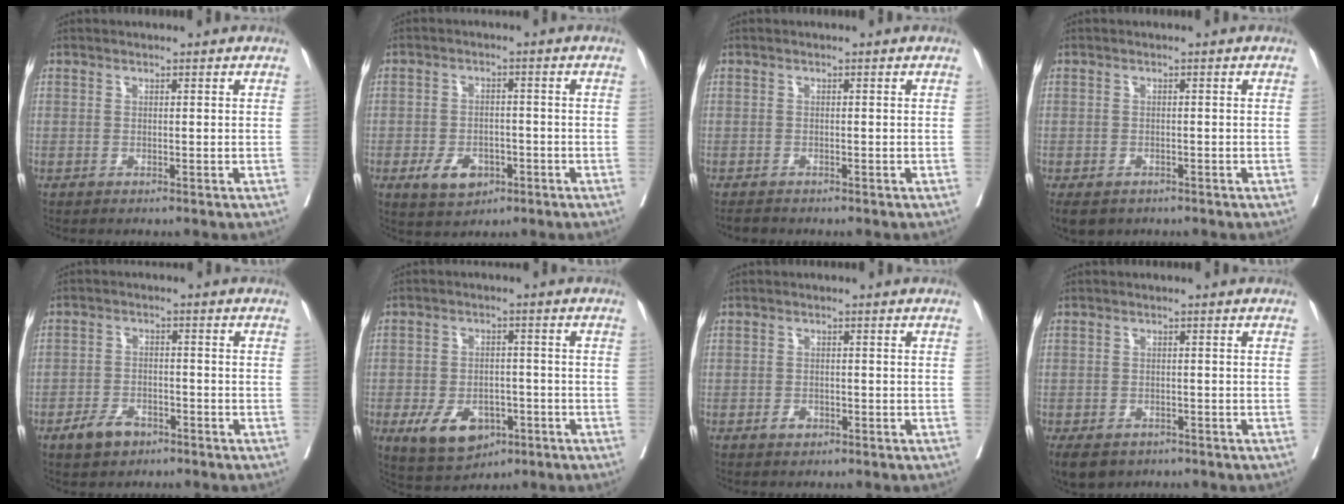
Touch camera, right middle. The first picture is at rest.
{"total": 5.5, "force": [-2.5, 3.5, 3.4], "torque": [-0.057, 0.002, -0.033]}
{"total": 1.1, "force": [-1.1, 0.3, 0.2], "torque": [-0.007, -0.004, -0.016]}
{"total": 5.8, "force": [-3.7, 3.8, 2.3], "torque": [-0.045, -0.006, -0.053]}
{"total": 4.4, "force": [-2.8, 2.5, 2.2], "torque": [-0.042, 0.002, -0.044]}
{"total": 8.6, "force": [-3.8, 5.3, 5.5], "torque": [-0.095, -0.002, -0.052]}
{"total": 1.4, "force": [-0.8, 1.0, 0.8], "torque": [-0.009, 0.003, -0.009]}
{"total": 9.6, "force": [-5.9, 6.4, 3.9], "torque": [-0.097, -0.016, -0.077]}